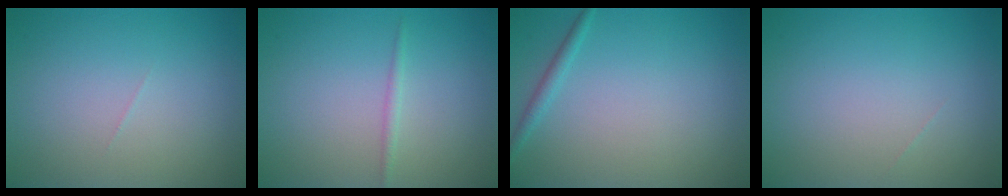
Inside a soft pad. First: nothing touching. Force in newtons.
{"total": 0.8, "press": 0.8, "slide": 0.1}
{"total": 1.1, "press": 1.1, "slide": 0.1}
{"total": 0.0}